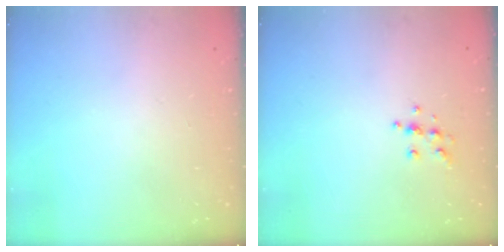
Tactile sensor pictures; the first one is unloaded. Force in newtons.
{"total": 6.2, "press": 6.2, "slide": 0.6}